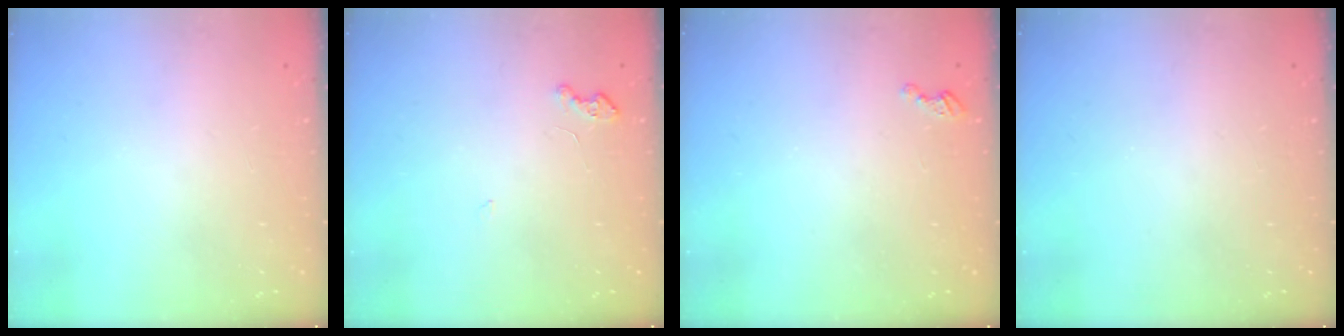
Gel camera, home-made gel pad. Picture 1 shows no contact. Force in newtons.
{"total": 3.4, "press": 3.3, "slide": 0.6}
{"total": 2.8, "press": 2.8, "slide": 0.4}
{"total": 0.0}